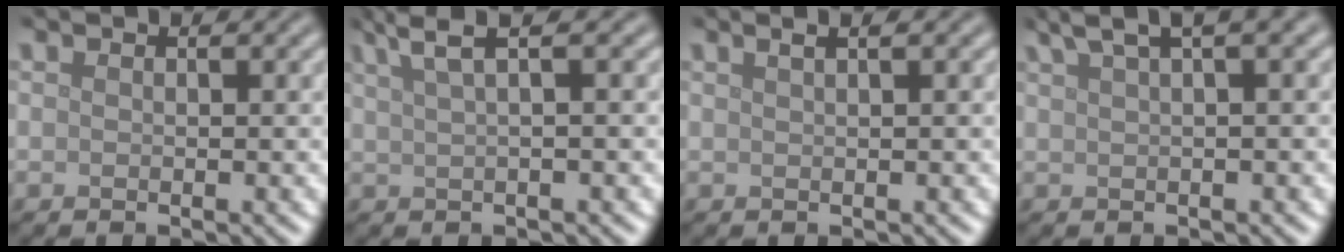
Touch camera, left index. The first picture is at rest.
{"total": 3.7, "force": [2.3, 0.8, 2.8], "torque": [-0.041, 0.014, 0.038]}
{"total": 2.5, "force": [1.4, 1.1, 1.8], "torque": [-0.007, 0.005, -0.005]}
{"total": 5.1, "force": [3.5, 1.2, 3.6], "torque": [-0.048, 0.022, 0.054]}